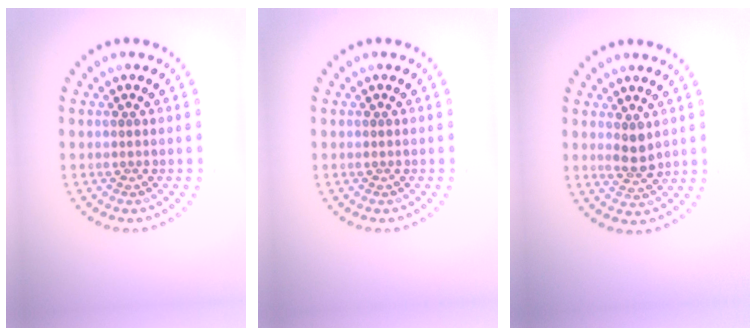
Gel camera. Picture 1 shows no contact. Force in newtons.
{"total": 0.0}
{"total": 1.9, "press": 1.8, "slide": 0.5}